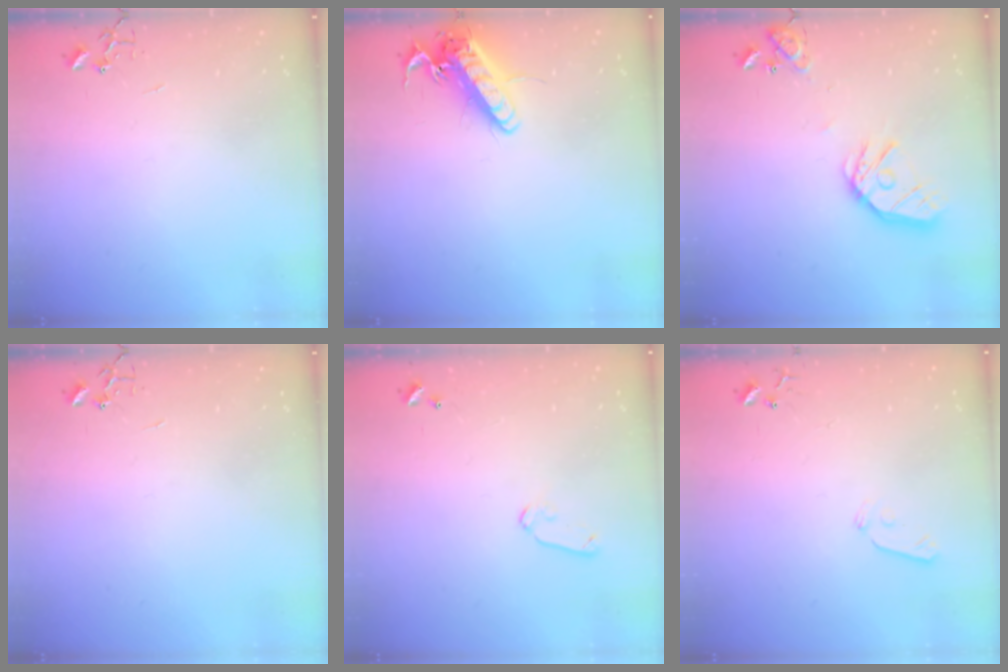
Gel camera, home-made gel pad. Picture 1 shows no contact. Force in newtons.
{"total": 14.6, "press": 14.4, "slide": 2.4}
{"total": 15.4, "press": 15.3, "slide": 2.1}
{"total": 0.0}
{"total": 6.8, "press": 6.7, "slide": 1.0}
{"total": 5.4, "press": 5.4, "slide": 0.8}